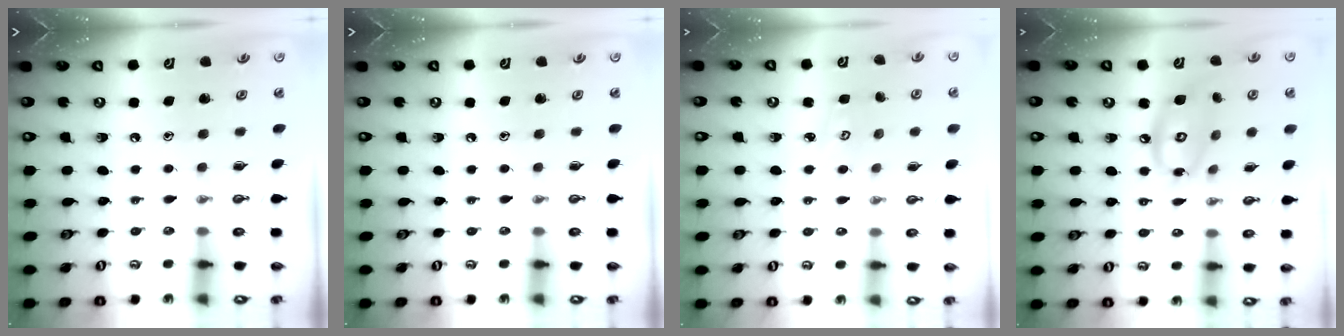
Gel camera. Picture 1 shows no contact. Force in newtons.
{"total": 0.0}
{"total": 2.5, "press": 2.5, "slide": 0.4}
{"total": 11.4, "press": 11.3, "slide": 0.8}